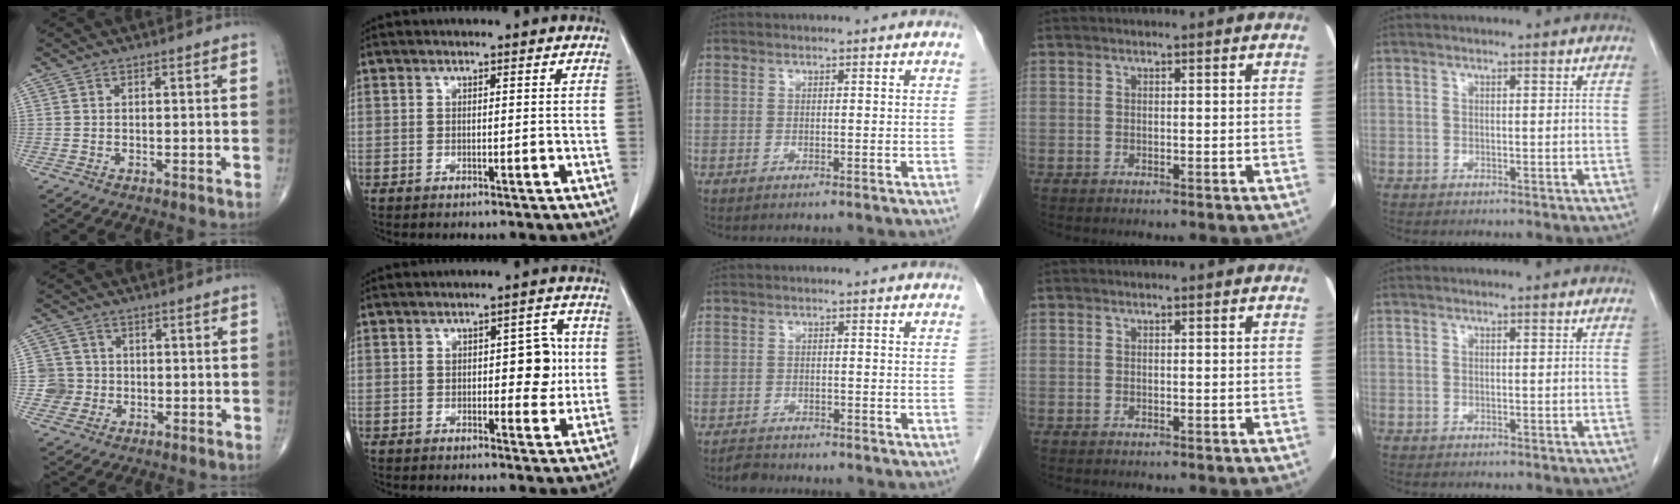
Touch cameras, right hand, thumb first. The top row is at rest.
{"thumb": {"total": 4.6, "force": [-0.6, 4.5, 0.0], "torque": [0.031, 0.012, -0.016]}, "index": {"total": 5.4, "force": [0.6, 2.6, 4.7], "torque": [-0.051, 0.008, 0.010]}, "middle": {"total": 1.9, "force": [-1.8, 0.6, 0.0], "torque": [-0.007, -0.003, -0.029]}}